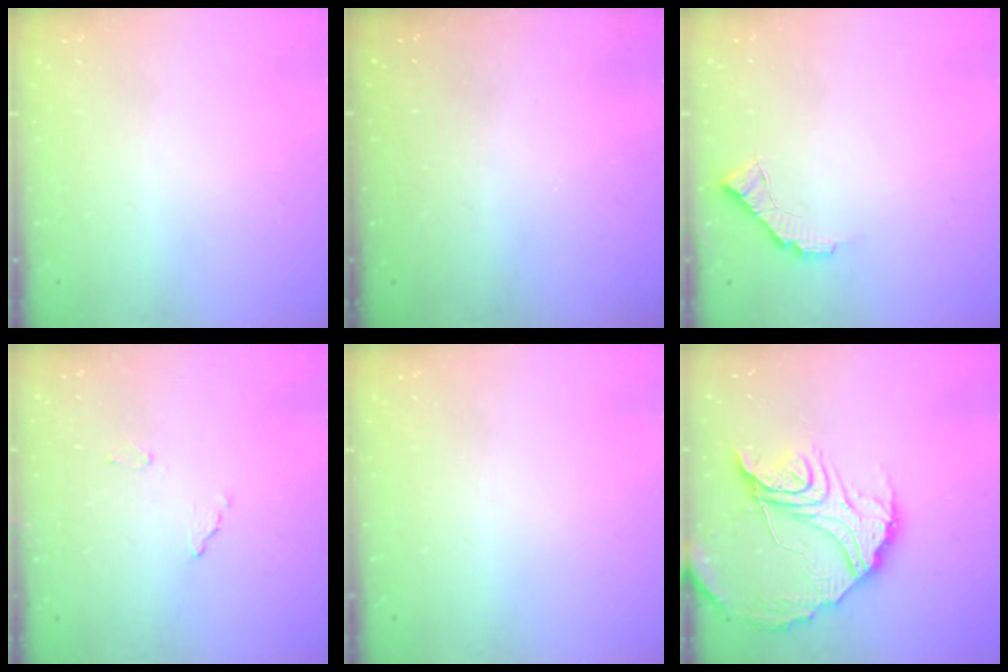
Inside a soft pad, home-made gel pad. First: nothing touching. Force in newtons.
{"total": 3.2, "press": 3.2, "slide": 0.1}
{"total": 7.5, "press": 7.5, "slide": 0.7}
{"total": 9.5, "press": 9.5, "slide": 0.4}
{"total": 0.0}
{"total": 18.0, "press": 18.0, "slide": 1.5}